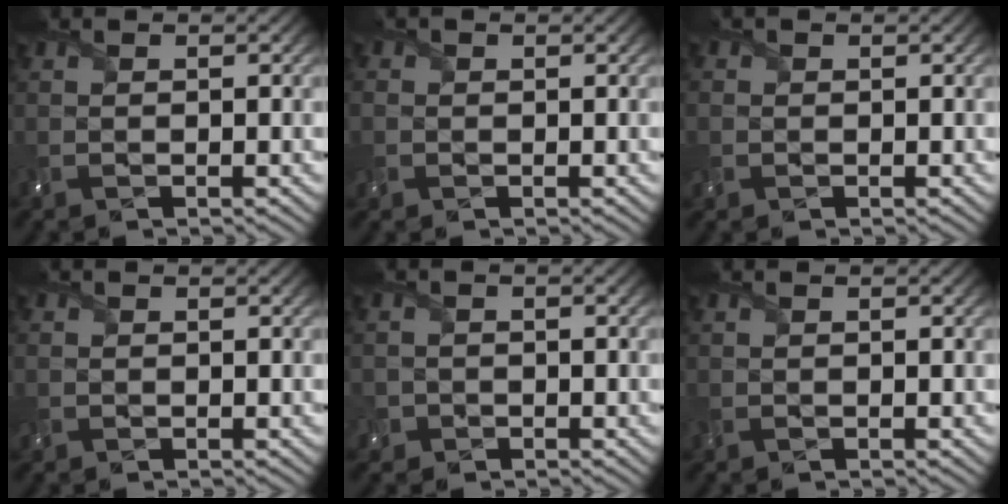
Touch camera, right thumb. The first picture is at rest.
{"total": 2.3, "force": [-0.4, 2.2, 0.6], "torque": [-0.027, -0.005, -0.010]}
{"total": 1.9, "force": [-0.3, 1.9, 0.4], "torque": [-0.017, -0.006, -0.009]}
{"total": 1.2, "force": [-0.2, 1.2, 0.2], "torque": [-0.007, -0.005, -0.007]}
{"total": 1.9, "force": [-1.1, 1.6, 0.1], "torque": [-0.001, -0.004, -0.023]}
{"total": 0.9, "force": [-0.1, 0.9, 0.3], "torque": [-0.011, -0.004, -0.004]}